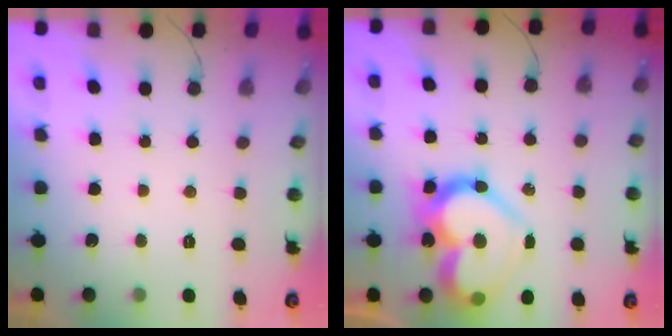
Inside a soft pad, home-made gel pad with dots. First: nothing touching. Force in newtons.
{"total": 20.1, "press": 19.9, "slide": 2.2}